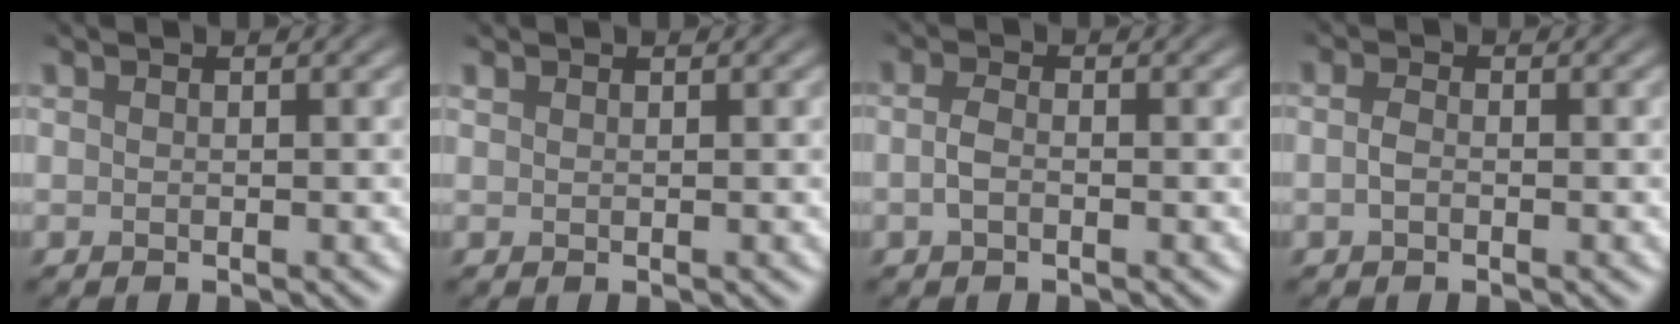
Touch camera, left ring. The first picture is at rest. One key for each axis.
{"total": 0.6, "fx": 0.2, "fy": -0.3, "fz": -0.6, "tx": -0.001, "ty": 0.000, "tz": 0.007}
{"total": 1.4, "fx": -1.3, "fy": 0.4, "fz": 0.4, "tx": -0.023, "ty": 0.001, "tz": -0.021}
{"total": 1.2, "fx": -1.2, "fy": 0.3, "fz": 0.1, "tx": -0.014, "ty": 0.003, "tz": -0.019}